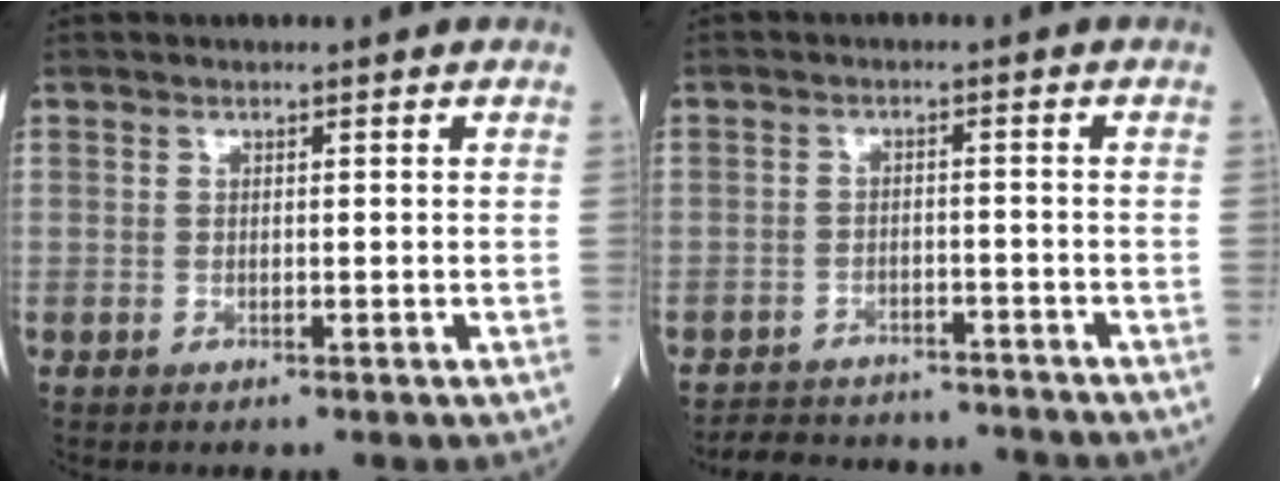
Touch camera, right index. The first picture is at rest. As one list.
[{"total": 10.7, "force": [-10.1, 2.9, 1.9], "torque": [-0.030, 0.014, -0.137]}]